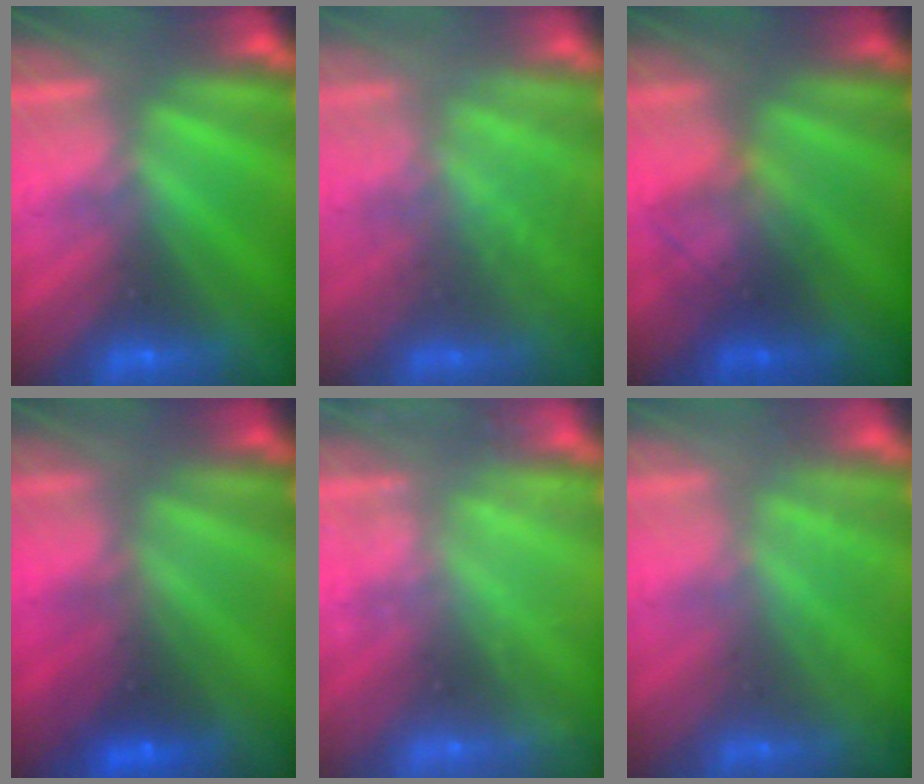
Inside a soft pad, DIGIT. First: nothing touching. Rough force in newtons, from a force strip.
{"total": 2.9}
{"total": 2.0}
{"total": 2.1}
{"total": 2.4}
{"total": 1.8}